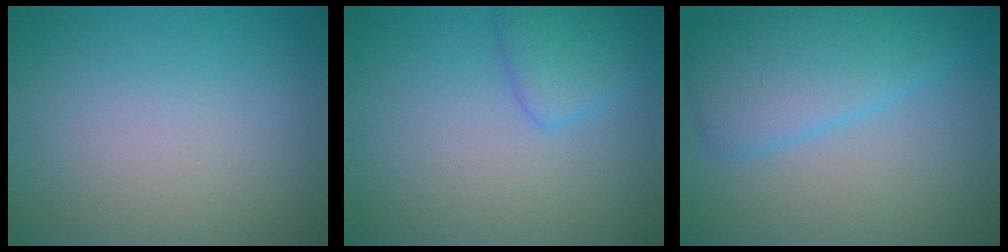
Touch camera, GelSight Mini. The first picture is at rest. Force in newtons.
{"total": 2.8, "press": 2.8, "slide": 0.2}
{"total": 5.4, "press": 5.4, "slide": 0.1}